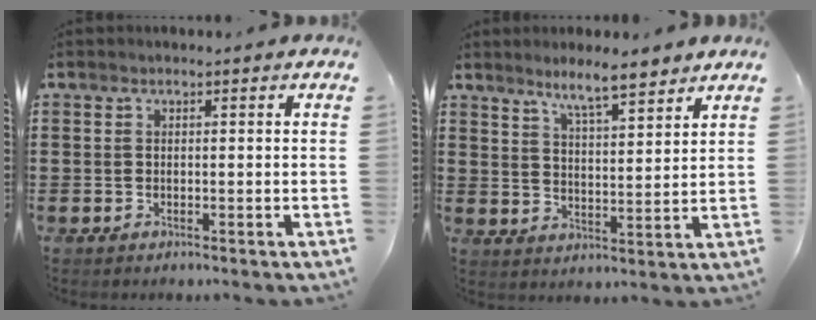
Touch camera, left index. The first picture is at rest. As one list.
[{"total": 6.4, "force": [5.6, 0.4, 2.9], "torque": [-0.066, -0.021, 0.099]}]